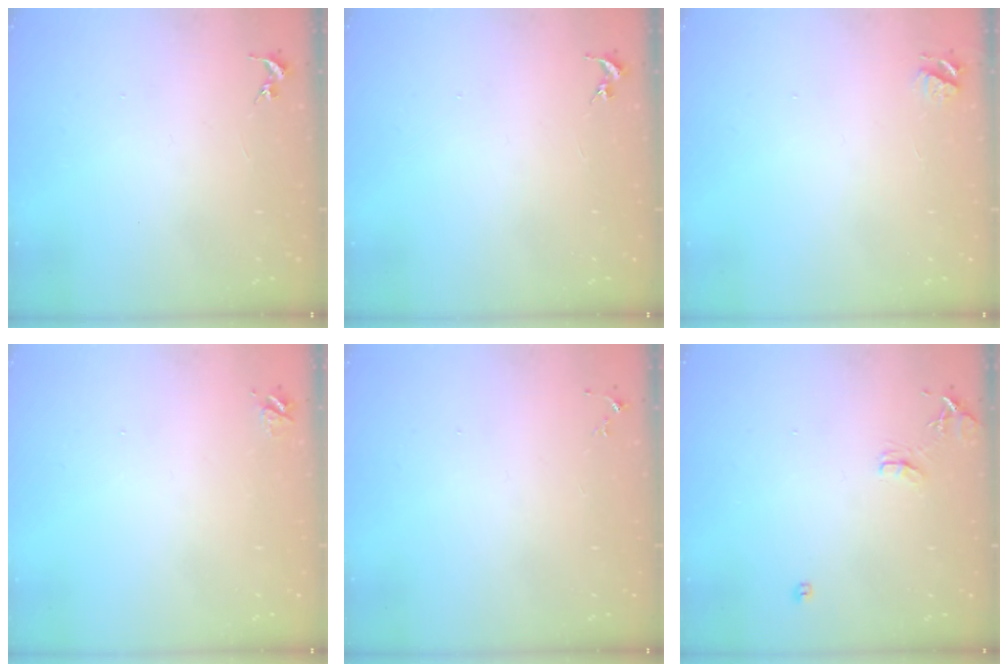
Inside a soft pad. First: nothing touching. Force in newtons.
{"total": 0.0}
{"total": 3.9, "press": 3.9, "slide": 0.4}
{"total": 3.7, "press": 3.6, "slide": 0.5}
{"total": 3.3, "press": 3.3, "slide": 0.5}
{"total": 8.6, "press": 8.6, "slide": 0.8}